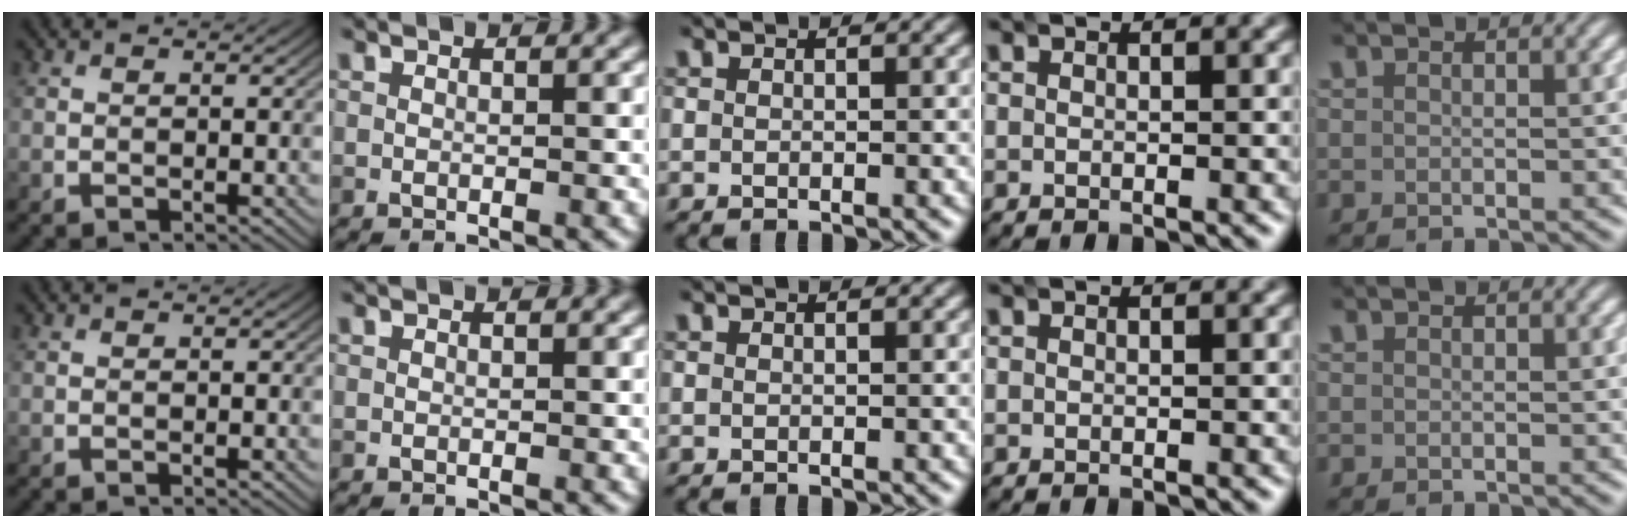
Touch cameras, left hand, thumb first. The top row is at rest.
{}